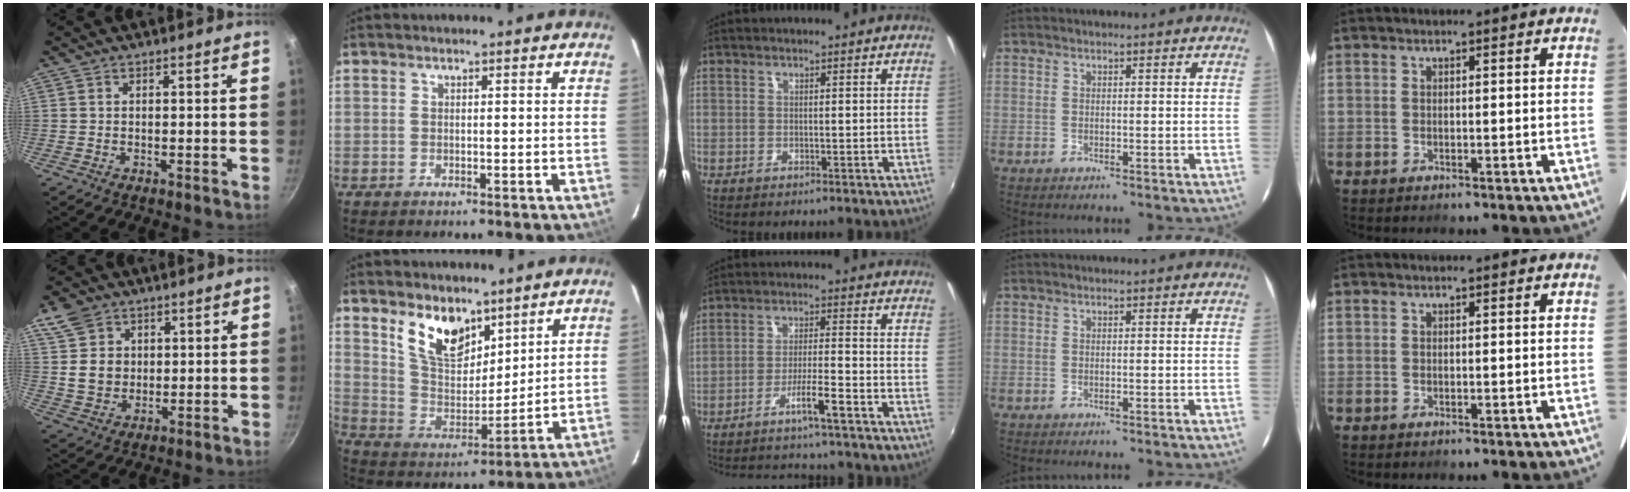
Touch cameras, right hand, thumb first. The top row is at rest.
{"thumb": {"total": 8.8, "force": [3.4, 7.3, 3.6], "torque": [-0.032, -0.015, 0.067]}, "index": {"total": 12.0, "force": [8.0, 6.1, 6.5], "torque": [-0.124, 0.001, 0.159]}, "middle": {"total": 9.7, "force": [-8.7, 0.4, 4.4], "torque": [-0.092, 0.004, -0.136]}}